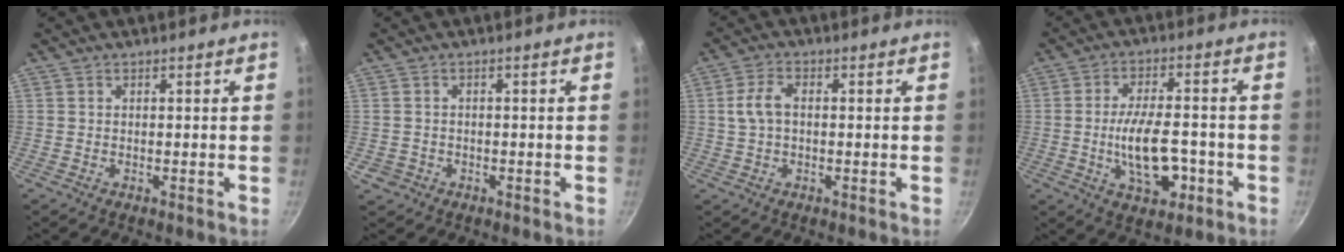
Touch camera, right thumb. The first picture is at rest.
{"total": 1.9, "force": [-0.7, 1.8, 0.2], "torque": [0.002, 0.009, -0.012]}
{"total": 4.7, "force": [0.3, 2.8, 3.8], "torque": [-0.085, 0.014, 0.003]}
{"total": 11.1, "force": [-2.6, 5.4, 9.3], "torque": [-0.150, 0.015, -0.038]}